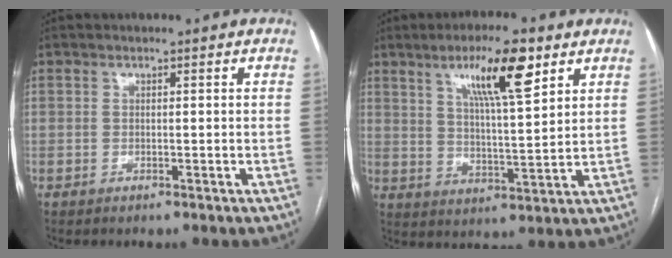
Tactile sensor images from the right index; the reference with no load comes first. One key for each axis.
{"total": 11.4, "fx": 6.2, "fy": 1.6, "fz": 9.4, "tx": -0.164, "ty": 0.003, "tz": 0.104}